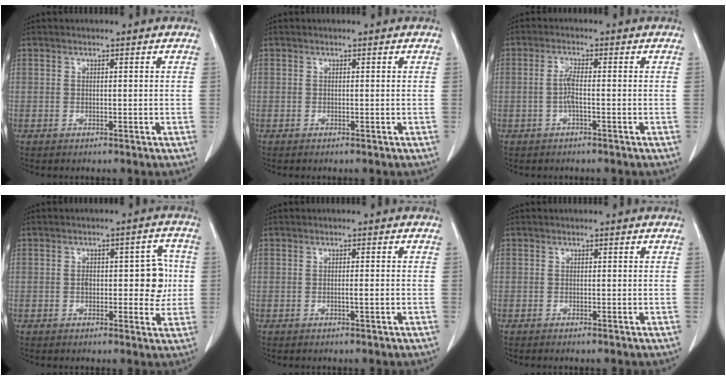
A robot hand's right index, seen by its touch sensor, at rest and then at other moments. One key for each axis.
{"total": 0.0}
{"total": 2.5, "fx": -0.6, "fy": 0.2, "fz": 2.4, "tx": -0.052, "ty": 0.001, "tz": -0.014}
{"total": 6.7, "fx": -0.1, "fy": 3.0, "fz": 5.9, "tx": -0.071, "ty": 0.015, "tz": 0.001}
{"total": 1.2, "fx": -0.3, "fy": -0.1, "fz": 1.2, "tx": -0.021, "ty": -0.001, "tz": -0.004}
{"total": 0.5, "fx": -0.5, "fy": 0.0, "fz": 0.3, "tx": -0.006, "ty": -0.001, "tz": -0.009}